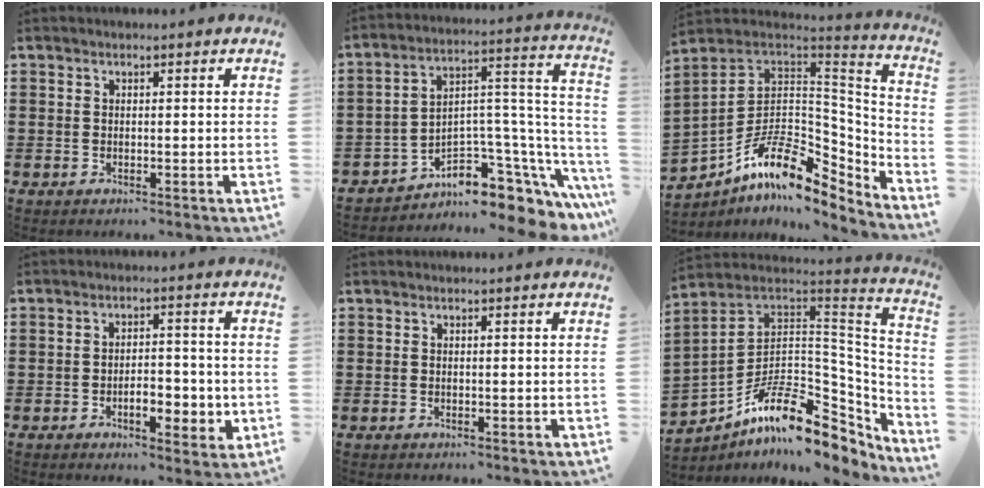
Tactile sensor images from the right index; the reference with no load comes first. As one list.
[{"total": 5.2, "force": [-2.6, 3.8, 2.4], "torque": [-0.053, -0.027, -0.045]}, {"total": 13.0, "force": [-6.2, 6.9, 9.1], "torque": [-0.170, 0.000, -0.118]}, {"total": 6.2, "force": [-1.8, 2.9, 5.1], "torque": [-0.072, 0.002, -0.035]}, {"total": 0.0}, {"total": 12.9, "force": [-7.1, 6.7, 8.5], "torque": [-0.141, -0.003, -0.133]}]